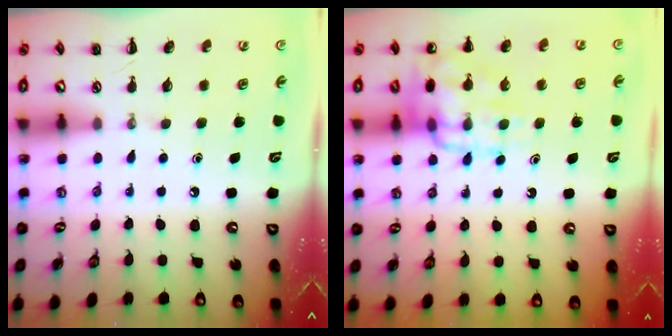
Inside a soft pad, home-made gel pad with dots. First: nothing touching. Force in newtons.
{"total": 14.3, "press": 14.2, "slide": 1.9}